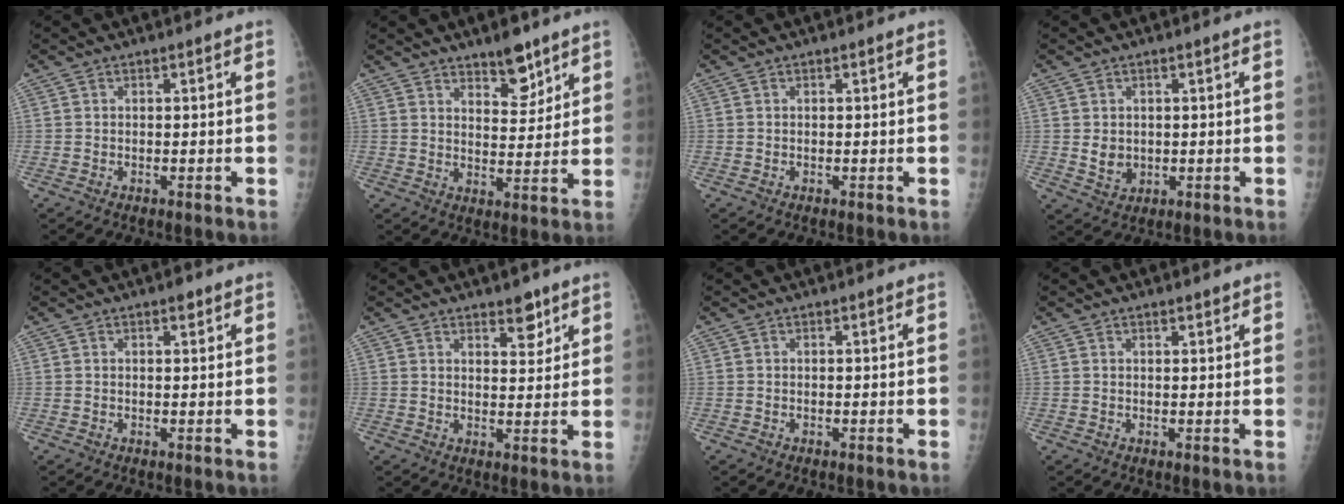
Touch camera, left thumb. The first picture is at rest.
{"total": 7.1, "force": [5.2, 3.0, 3.9], "torque": [-0.032, -0.037, 0.080]}
{"total": 0.0}
{"total": 3.7, "force": [0.2, 3.1, 2.1], "torque": [-0.022, -0.006, 0.015]}
{"total": 1.3, "force": [0.8, 0.6, 0.8], "torque": [-0.006, -0.002, 0.010]}
{"total": 4.4, "force": [3.0, 2.0, 2.4], "torque": [-0.013, -0.020, 0.044]}
{"total": 0.0}
{"total": 1.2, "force": [1.0, 0.5, 0.6], "torque": [-0.005, -0.005, 0.014]}